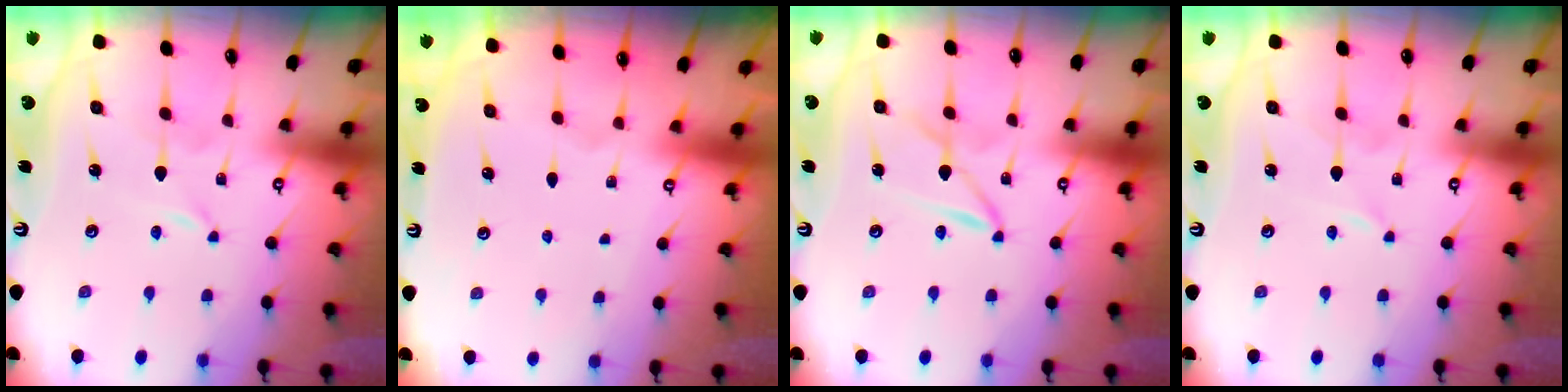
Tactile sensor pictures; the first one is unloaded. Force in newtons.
{"total": 0.0}
{"total": 2.1, "press": 2.1, "slide": 0.2}
{"total": 0.8, "press": 0.8, "slide": 0.1}